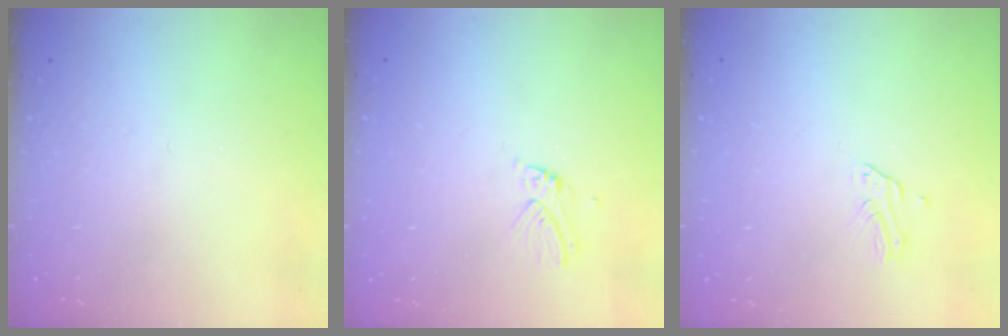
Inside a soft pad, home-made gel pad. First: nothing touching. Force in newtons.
{"total": 3.9, "press": 3.9, "slide": 0.5}
{"total": 1.4, "press": 1.4, "slide": 0.1}